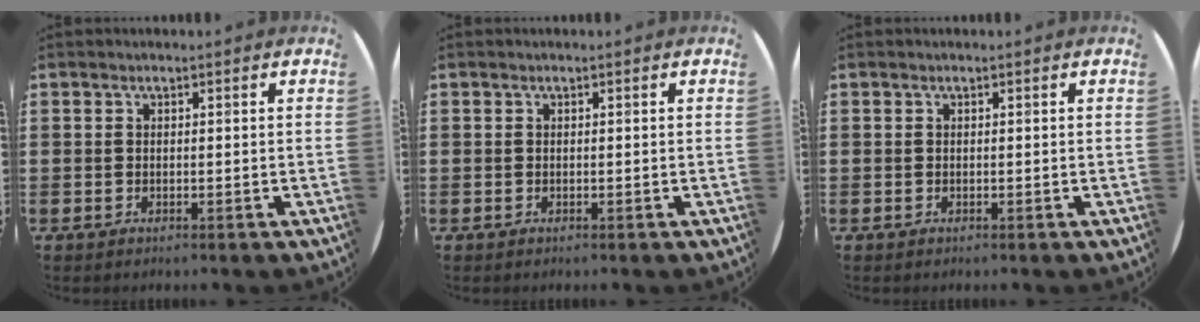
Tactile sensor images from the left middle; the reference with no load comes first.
{"total": 0.0}
{"total": 0.0}